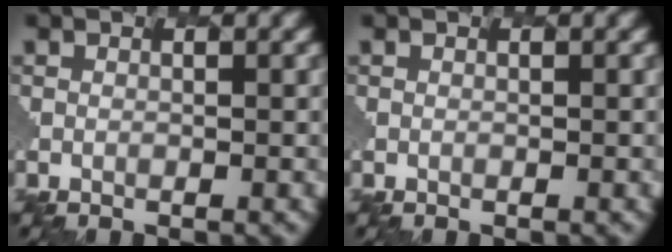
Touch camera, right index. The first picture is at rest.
{"total": 0.0}